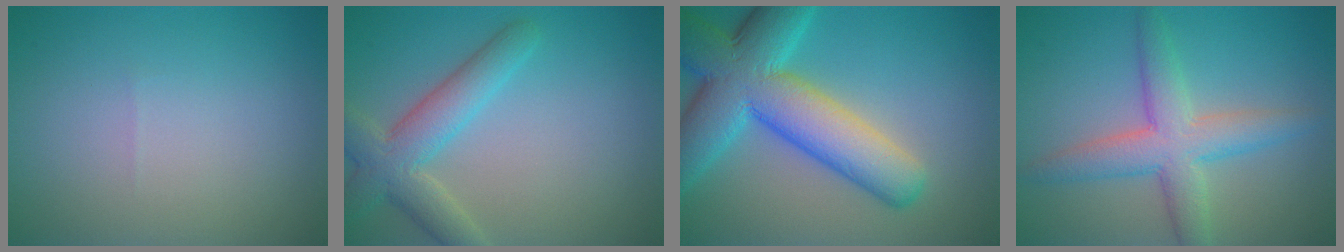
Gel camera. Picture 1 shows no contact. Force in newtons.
{"total": 4.9, "press": 4.9, "slide": 0.4}
{"total": 11.1, "press": 11.1, "slide": 0.5}
{"total": 5.2, "press": 5.2, "slide": 0.3}